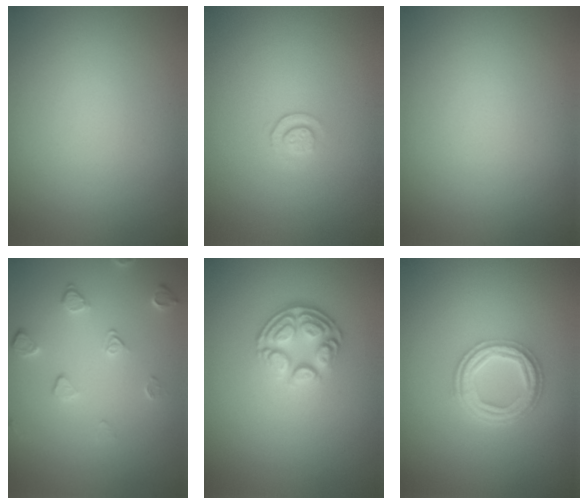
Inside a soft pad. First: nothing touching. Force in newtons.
{"total": 0.9, "press": 0.6, "slide": 0.7}
{"total": 0.0}
{"total": 2.0, "press": 1.3, "slide": 1.5}
{"total": 3.7, "press": 2.7, "slide": 2.6}
{"total": 4.3, "press": 3.3, "slide": 2.8}